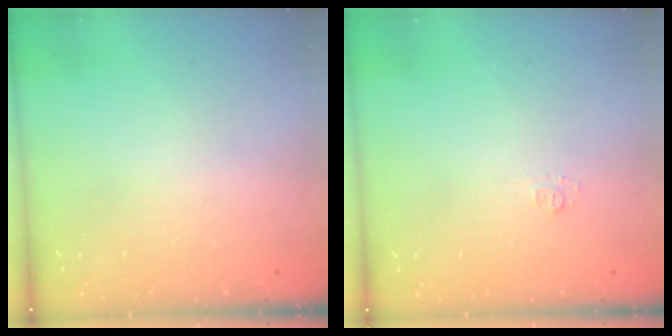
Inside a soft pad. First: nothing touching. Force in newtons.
{"total": 3.5, "press": 3.5, "slide": 0.5}